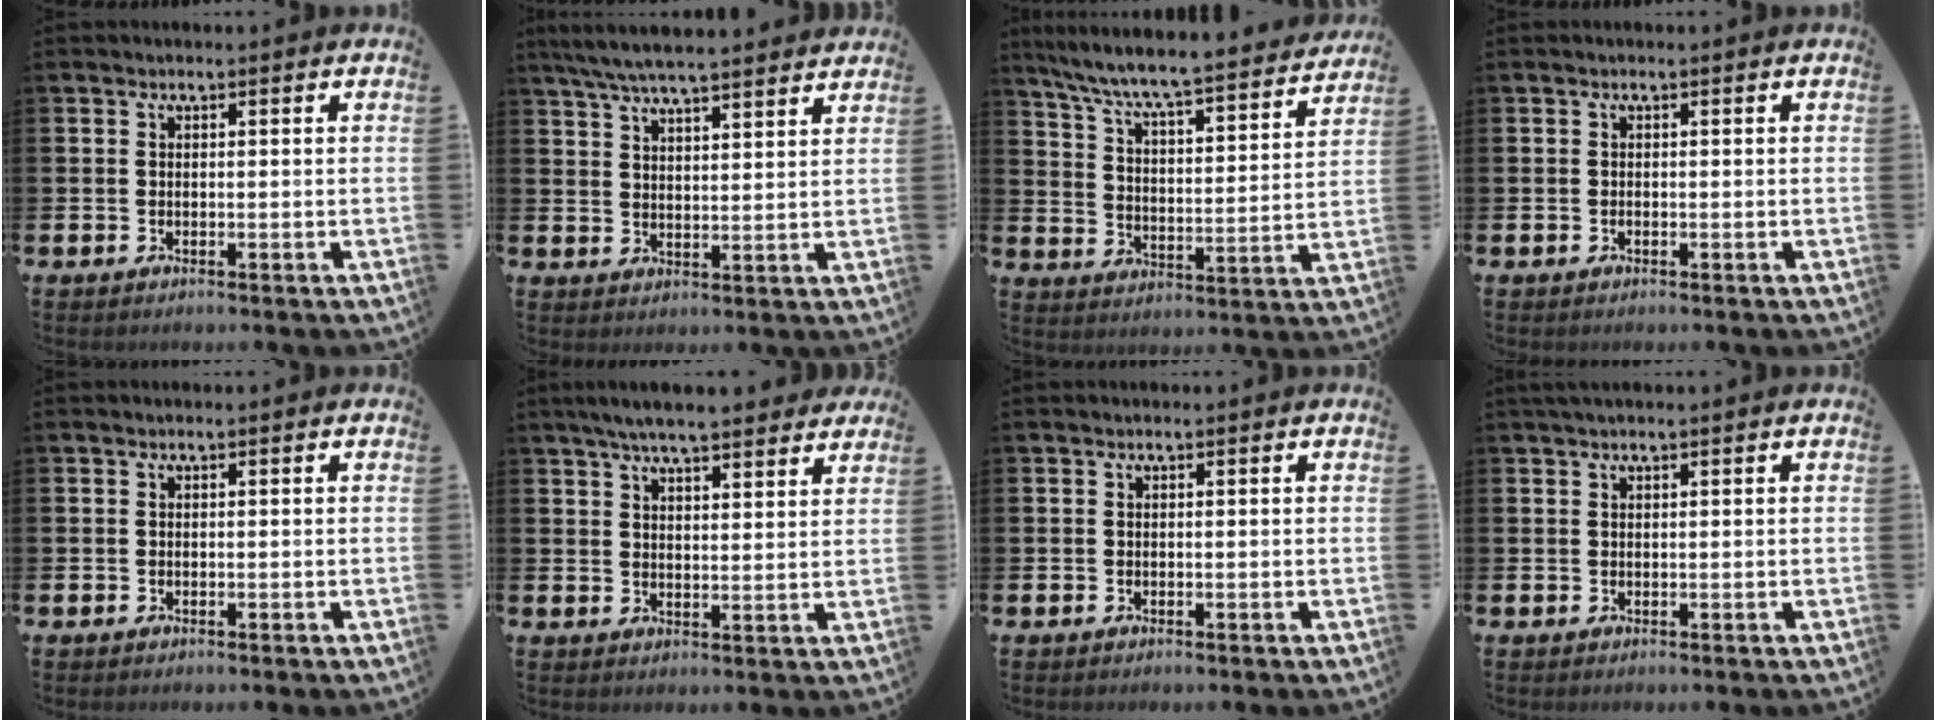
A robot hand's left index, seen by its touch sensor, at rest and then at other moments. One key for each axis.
{"total": 6.4, "fx": 6.1, "fy": 0.4, "fz": 1.9, "tx": -0.059, "ty": -0.025, "tz": 0.112}
{"total": 7.4, "fx": 7.0, "fy": 0.3, "fz": 2.6, "tx": -0.084, "ty": -0.060, "tz": 0.115}
{"total": 0.0}
{"total": 0.0}
{"total": 6.1, "fx": 5.6, "fy": 0.7, "fz": 2.1, "tx": -0.052, "ty": -0.019, "tz": 0.101}
{"total": 0.0}
{"total": 0.9, "fx": 0.8, "fy": 0.0, "fz": 0.6, "tx": -0.008, "ty": 0.001, "tz": 0.013}